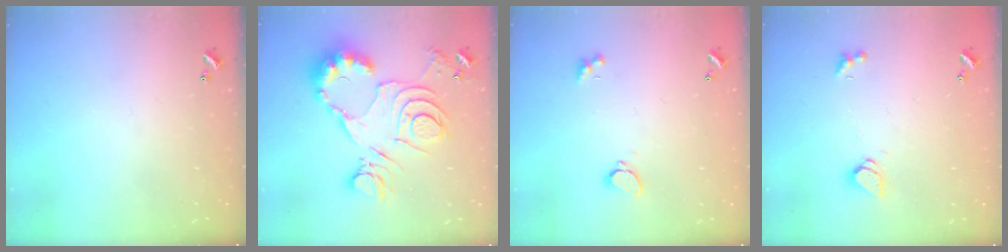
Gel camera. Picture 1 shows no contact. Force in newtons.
{"total": 17.7, "press": 17.6, "slide": 1.4}
{"total": 2.2, "press": 2.0, "slide": 0.9}
{"total": 1.6, "press": 1.6, "slide": 0.5}